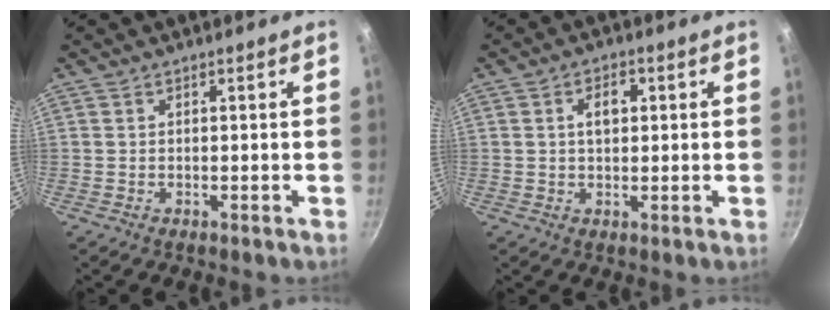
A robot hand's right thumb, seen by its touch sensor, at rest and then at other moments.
{"total": 4.1, "force": [0.9, 2.6, 3.1], "torque": [-0.033, 0.007, 0.011]}